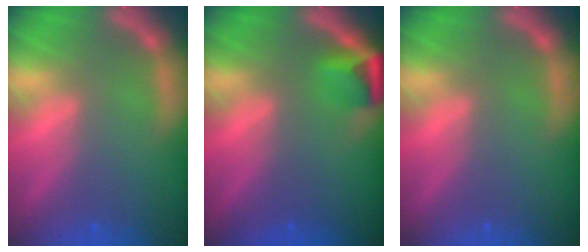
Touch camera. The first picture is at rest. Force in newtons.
{"total": 2.9}
{"total": 0.0}